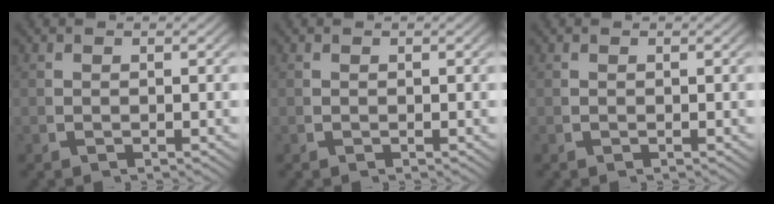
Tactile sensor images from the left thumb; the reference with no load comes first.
{"total": 0.0}
{"total": 0.0}